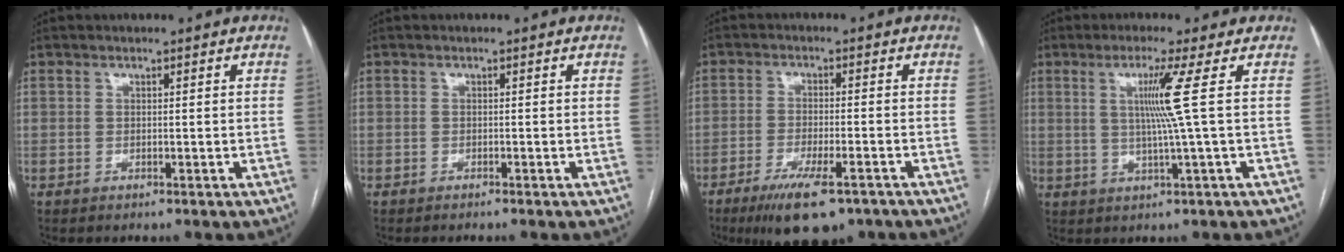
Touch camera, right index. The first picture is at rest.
{"total": 0.8, "force": [-0.7, -0.2, 0.3], "torque": [-0.006, 0.002, -0.011]}
{"total": 10.4, "force": [-7.1, 2.3, 7.3], "torque": [-0.121, -0.020, -0.109]}
{"total": 6.2, "force": [1.2, -2.4, 5.5], "torque": [-0.109, -0.006, 0.028]}